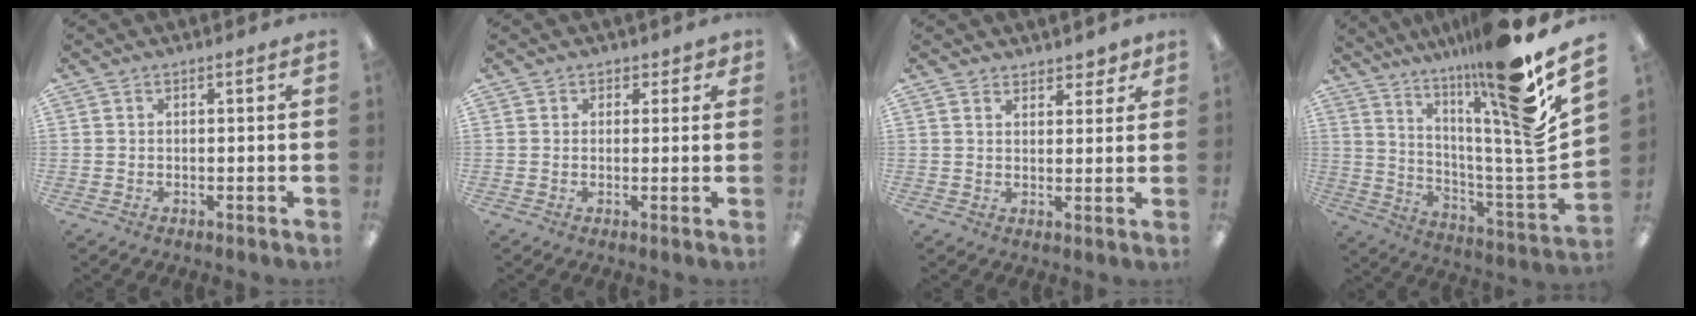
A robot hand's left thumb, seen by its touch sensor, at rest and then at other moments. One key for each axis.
{"total": 1.9, "fx": 0.9, "fy": 1.6, "fz": 0.5, "tx": 0.007, "ty": -0.001, "tz": 0.013}
{"total": 3.7, "fx": 3.2, "fy": 1.7, "fz": 0.5, "tx": 0.008, "ty": -0.020, "tz": 0.057}
{"total": 20.3, "fx": 14.2, "fy": 0.5, "fz": 14.6, "tx": -0.228, "ty": -0.119, "tz": 0.210}